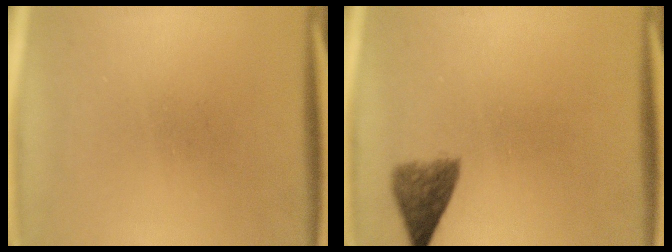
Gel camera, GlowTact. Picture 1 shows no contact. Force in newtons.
{"total": 4.1}